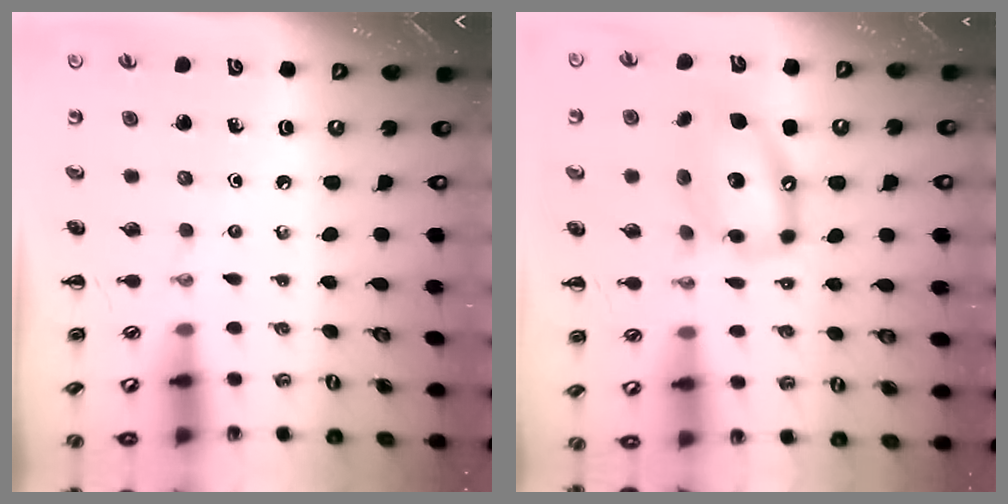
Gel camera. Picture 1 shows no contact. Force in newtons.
{"total": 13.1, "press": 12.6, "slide": 3.4}